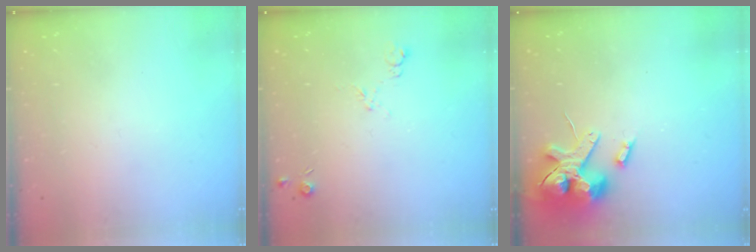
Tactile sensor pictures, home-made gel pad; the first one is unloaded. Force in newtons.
{"total": 5.1, "press": 5.0, "slide": 0.7}
{"total": 14.2, "press": 14.0, "slide": 2.2}